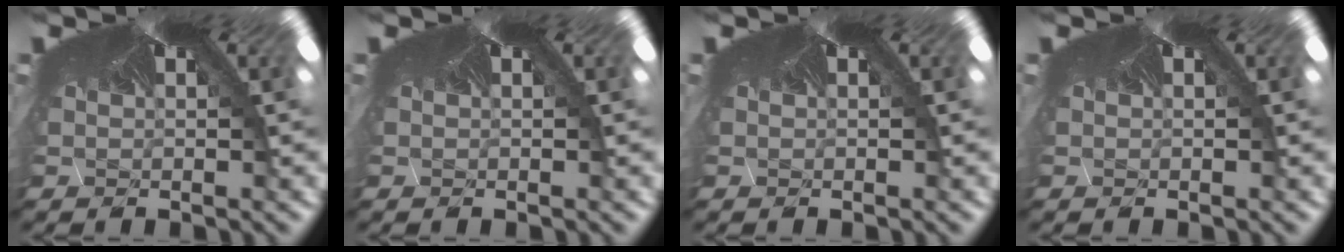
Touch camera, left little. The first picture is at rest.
{"total": 0.0}
{"total": 0.0}
{"total": 0.0}